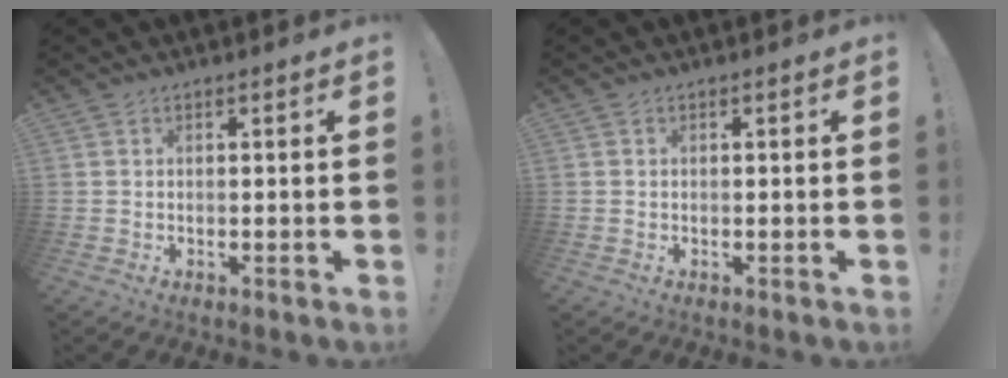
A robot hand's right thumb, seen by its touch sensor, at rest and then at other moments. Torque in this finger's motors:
{"motor_torque": [0.28, 0.15, -0.26, 0.25, 0.01]}